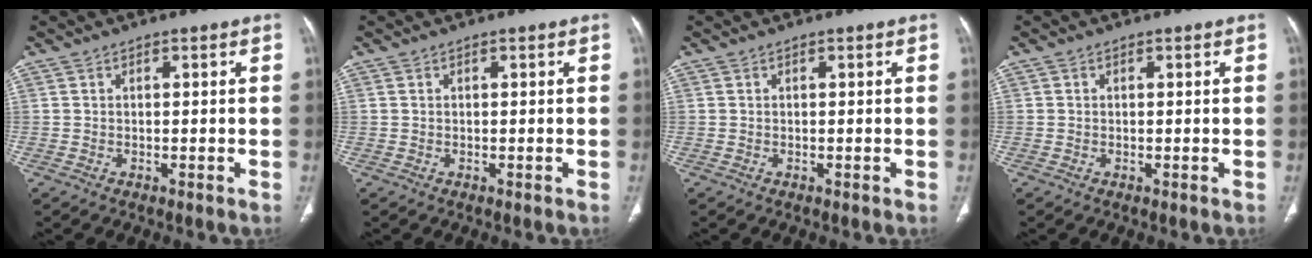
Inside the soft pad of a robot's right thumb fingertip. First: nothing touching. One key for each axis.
{"total": 0.0}
{"total": 0.0}
{"total": 0.0}